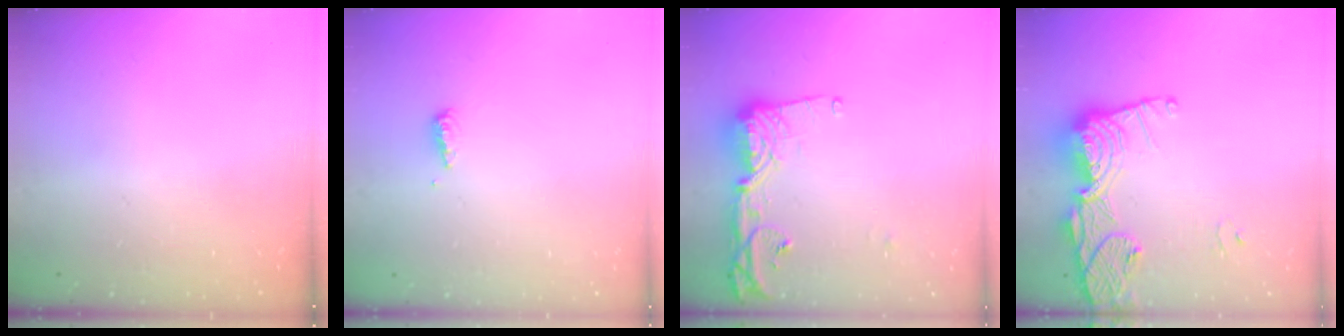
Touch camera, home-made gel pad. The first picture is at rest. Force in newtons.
{"total": 3.6, "press": 3.6, "slide": 0.4}
{"total": 14.0, "press": 13.9, "slide": 1.3}
{"total": 17.4, "press": 17.3, "slide": 1.4}